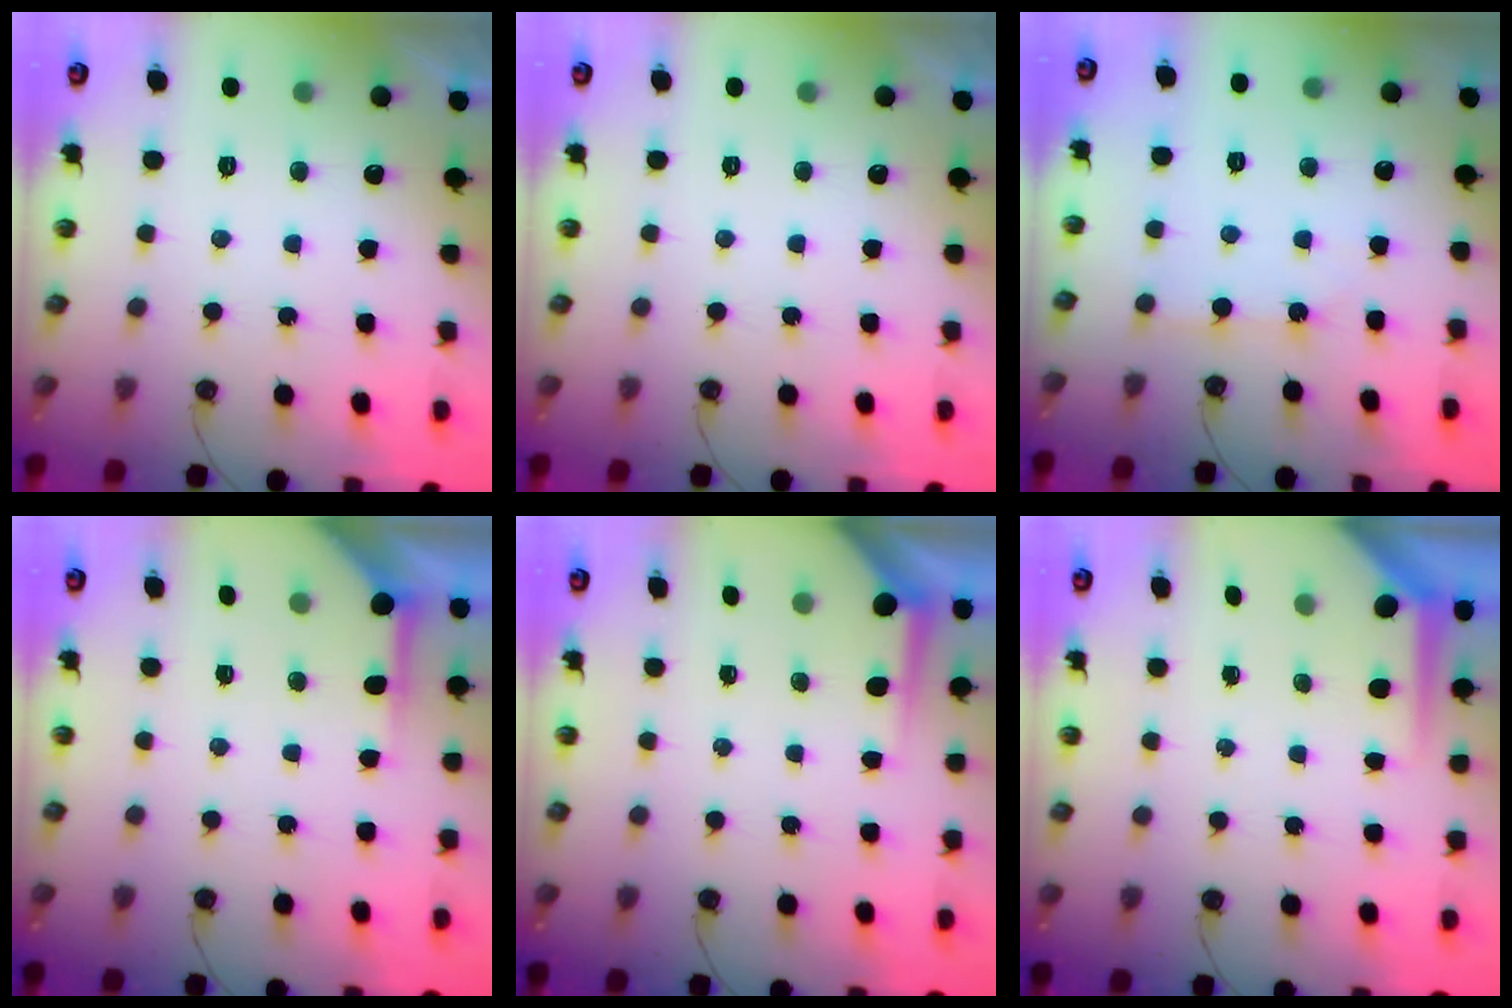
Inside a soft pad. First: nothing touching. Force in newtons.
{"total": 0.0}
{"total": 3.2, "press": 3.2, "slide": 0.5}
{"total": 4.7, "press": 4.6, "slide": 0.2}
{"total": 4.2, "press": 4.2, "slide": 0.4}
{"total": 5.2, "press": 5.2, "slide": 0.5}